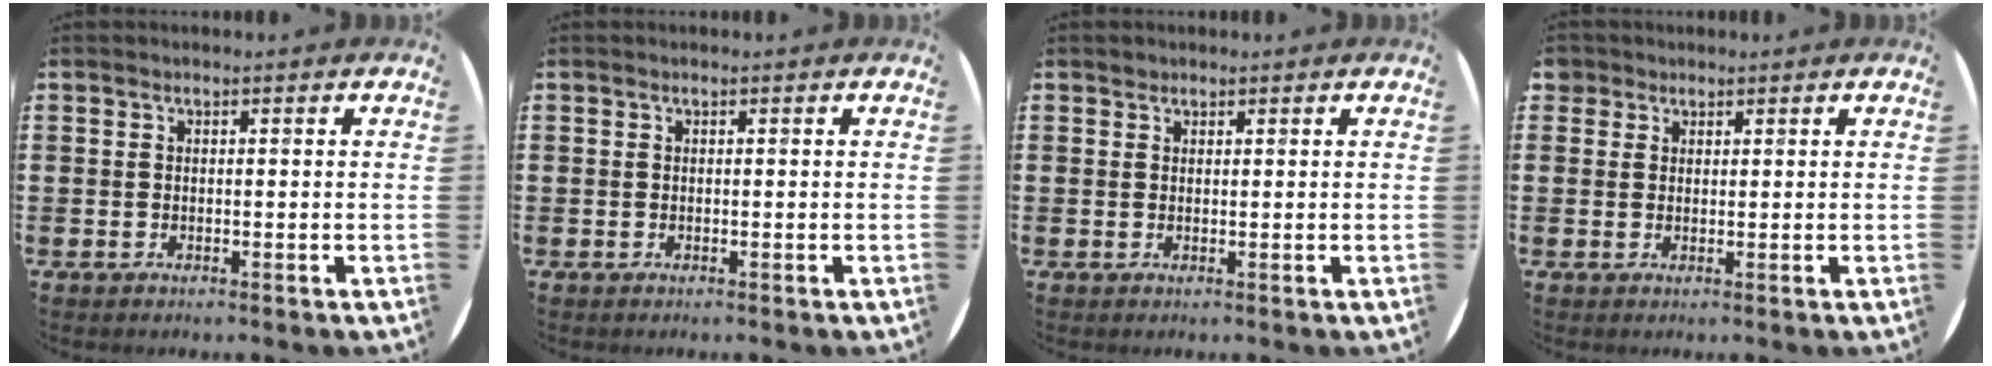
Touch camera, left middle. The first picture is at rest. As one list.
[{"total": 0.0}, {"total": 0.6, "force": [0.5, 0.3, -0.1], "torque": [0.001, 0.003, 0.010]}, {"total": 1.6, "force": [1.3, 0.9, 0.1], "torque": [0.004, 0.002, 0.024]}]